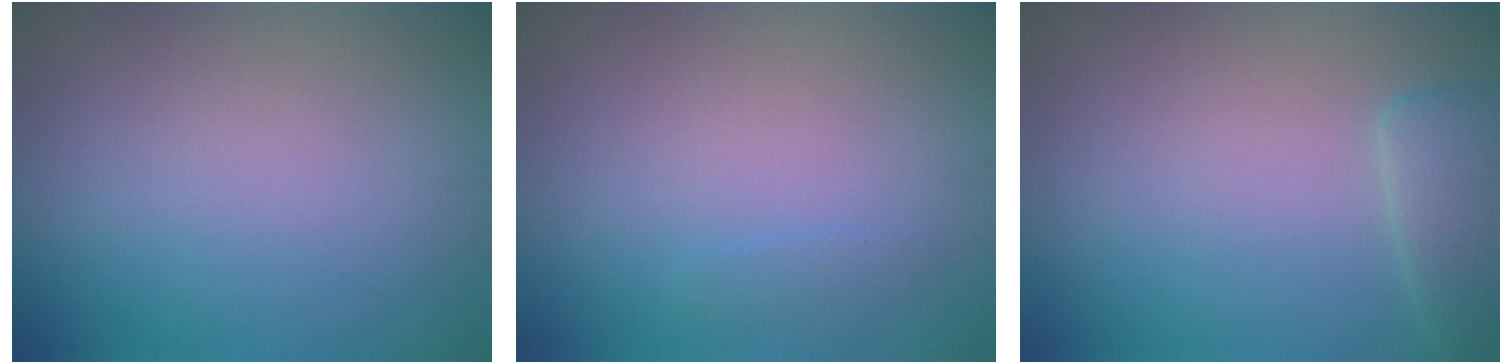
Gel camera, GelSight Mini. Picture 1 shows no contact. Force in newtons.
{"total": 0.7, "press": 0.7, "slide": 0.0}
{"total": 2.6, "press": 2.6, "slide": 0.2}